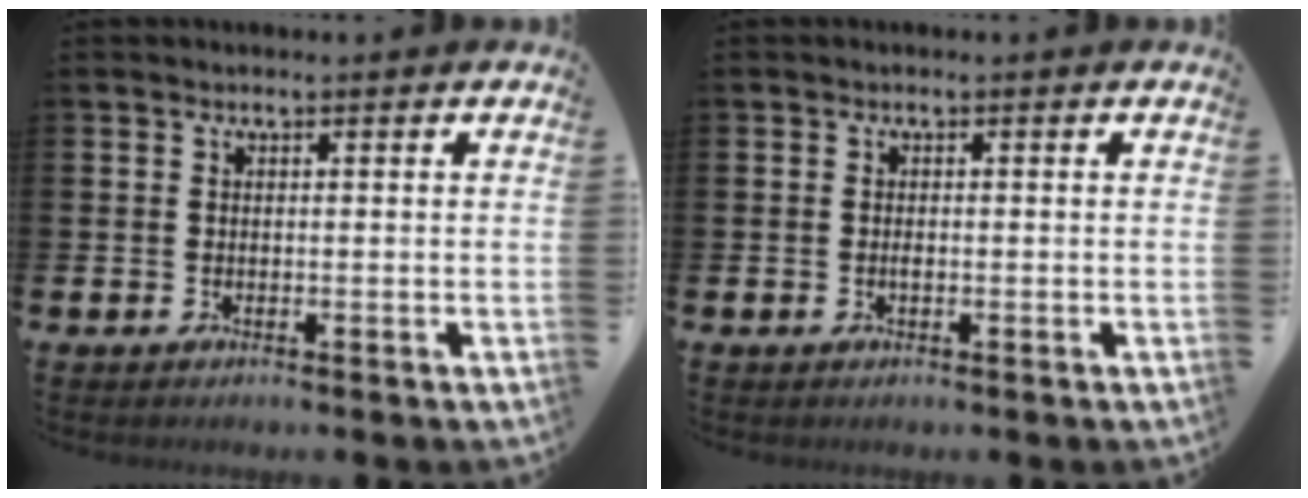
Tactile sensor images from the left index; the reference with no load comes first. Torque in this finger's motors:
{"motor_torque": [0.25, 0.05, -0.01, 0.03]}